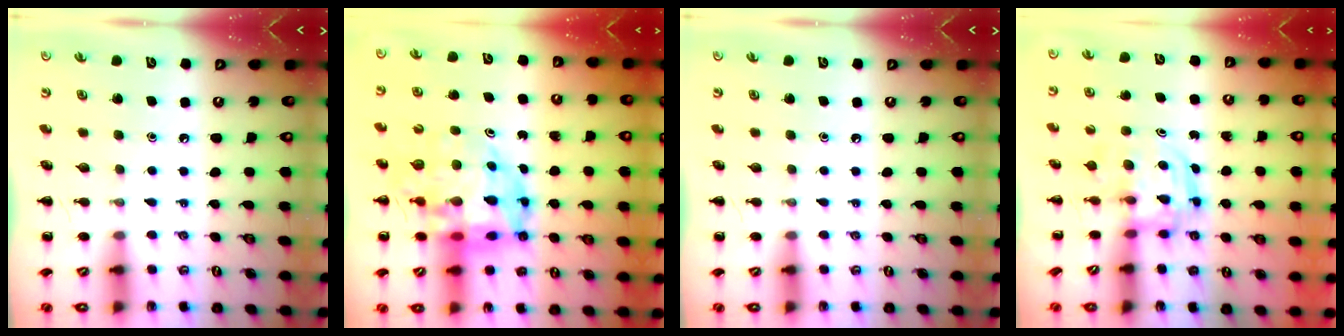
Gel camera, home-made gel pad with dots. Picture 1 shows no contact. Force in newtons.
{"total": 14.8, "press": 14.2, "slide": 4.3}
{"total": 0.0}
{"total": 2.7, "press": 2.7, "slide": 0.3}